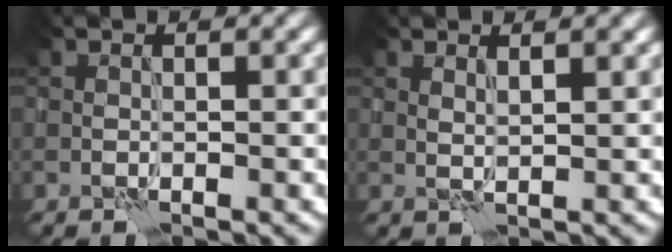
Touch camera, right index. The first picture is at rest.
{"total": 1.7, "force": [1.0, 0.3, 1.3], "torque": [-0.023, 0.001, 0.016]}